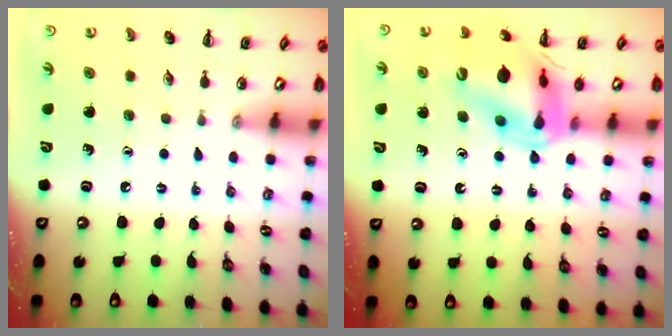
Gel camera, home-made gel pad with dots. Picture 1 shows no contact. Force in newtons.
{"total": 17.5, "press": 17.3, "slide": 2.6}